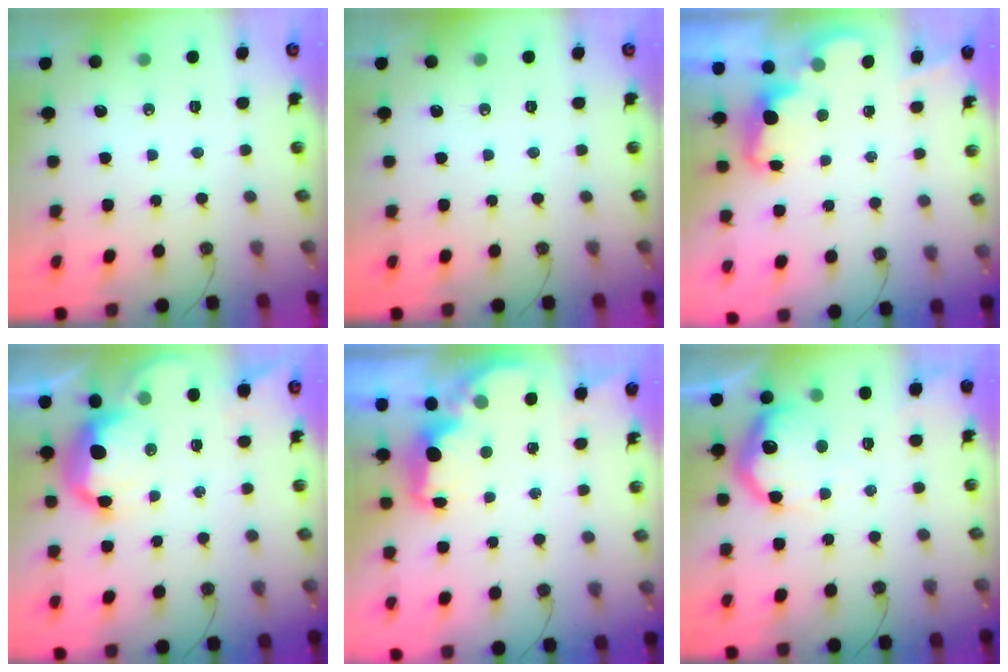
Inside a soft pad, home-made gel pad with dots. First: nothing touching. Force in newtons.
{"total": 0.0}
{"total": 2.4, "press": 2.3, "slide": 0.5}
{"total": 10.0, "press": 10.0, "slide": 0.8}
{"total": 2.4, "press": 2.3, "slide": 0.9}
{"total": 15.2, "press": 15.1, "slide": 0.6}